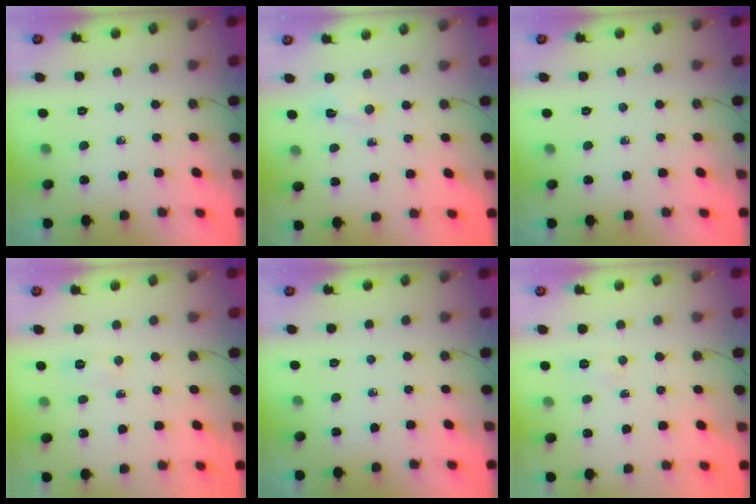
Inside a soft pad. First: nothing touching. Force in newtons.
{"total": 2.3, "press": 2.2, "slide": 0.7}
{"total": 0.0}
{"total": 5.1, "press": 5.0, "slide": 0.6}
{"total": 0.0}
{"total": 5.2, "press": 5.2, "slide": 0.6}